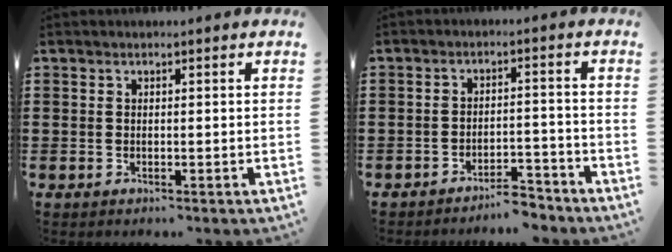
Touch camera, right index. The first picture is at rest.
{"total": 4.1, "force": [-4.0, 0.4, 1.0], "torque": [-0.020, 0.004, -0.081]}